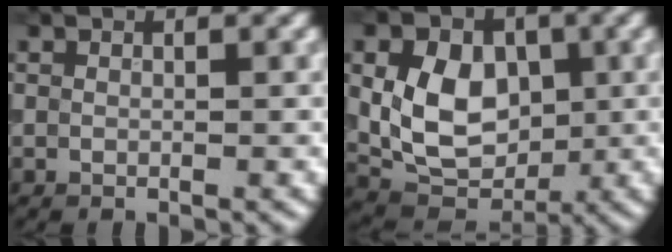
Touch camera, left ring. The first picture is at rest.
{"total": 7.4, "force": [0.7, 5.5, 5.0], "torque": [-0.094, -0.004, 0.010]}